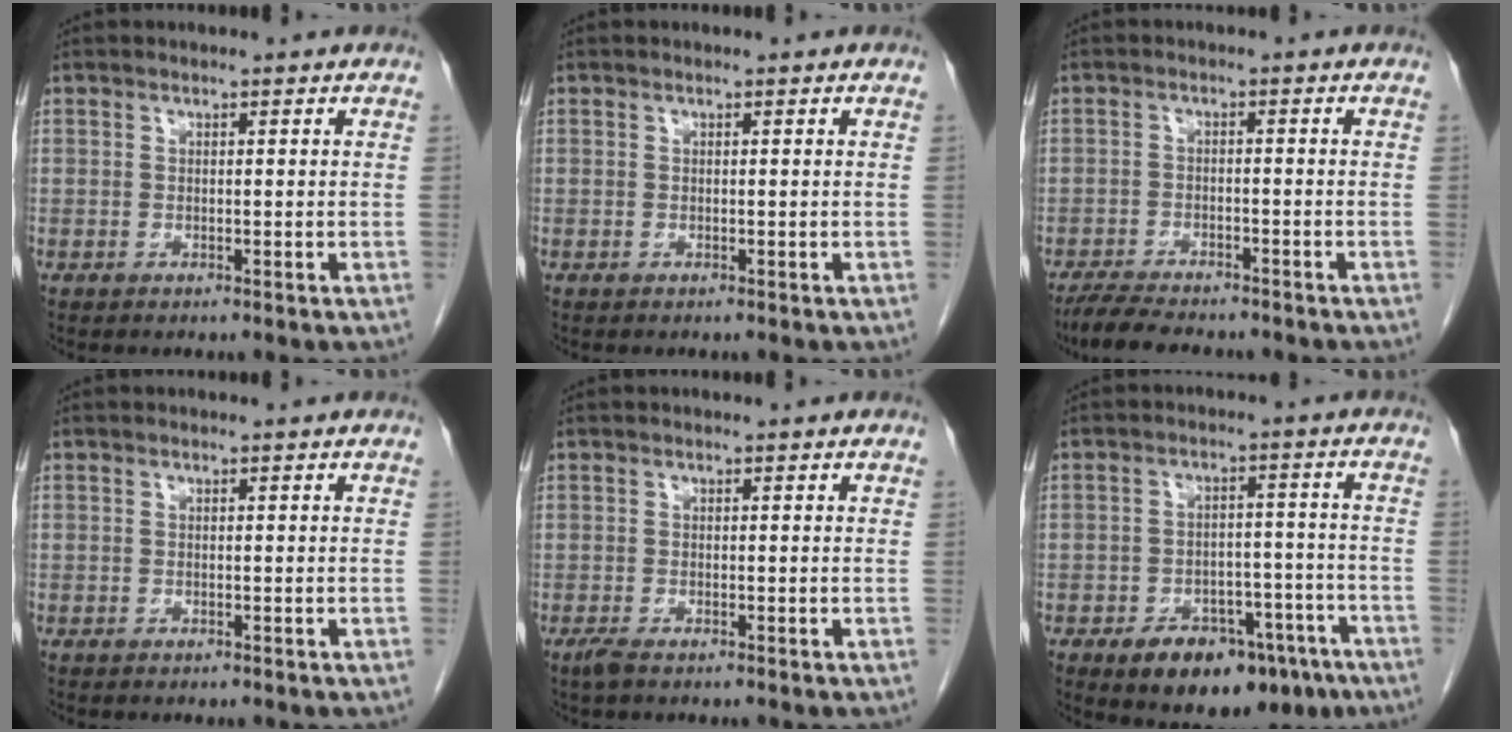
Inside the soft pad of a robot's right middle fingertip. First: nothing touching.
{"total": 0.0}
{"total": 7.7, "force": [-6.8, 1.7, 3.3], "torque": [-0.059, -0.018, -0.110]}
{"total": 0.0}
{"total": 1.4, "force": [-1.0, 0.3, 0.9], "torque": [-0.027, -0.005, -0.020]}
{"total": 13.7, "force": [-8.8, 7.0, 7.8], "torque": [-0.086, 0.021, -0.121]}